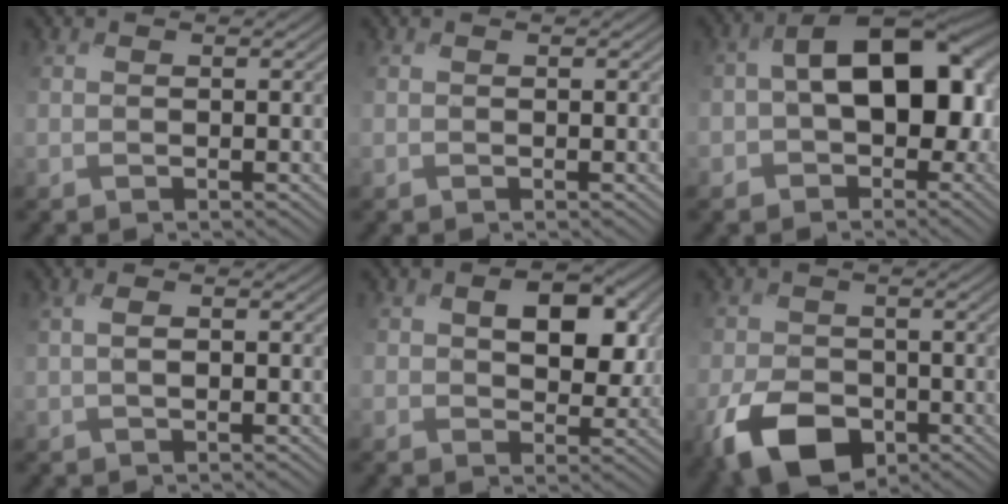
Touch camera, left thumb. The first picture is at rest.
{"total": 0.0}
{"total": 14.2, "force": [-1.3, 9.3, 10.6], "torque": [-0.137, -0.009, -0.020]}
{"total": 2.0, "force": [-0.1, 0.8, 1.8], "torque": [-0.039, 0.002, -0.002]}
{"total": 8.3, "force": [1.7, 5.7, 5.7], "torque": [-0.094, -0.011, 0.029]}
{"total": 9.1, "force": [-4.8, 5.8, 5.0], "torque": [-0.104, -0.024, -0.092]}